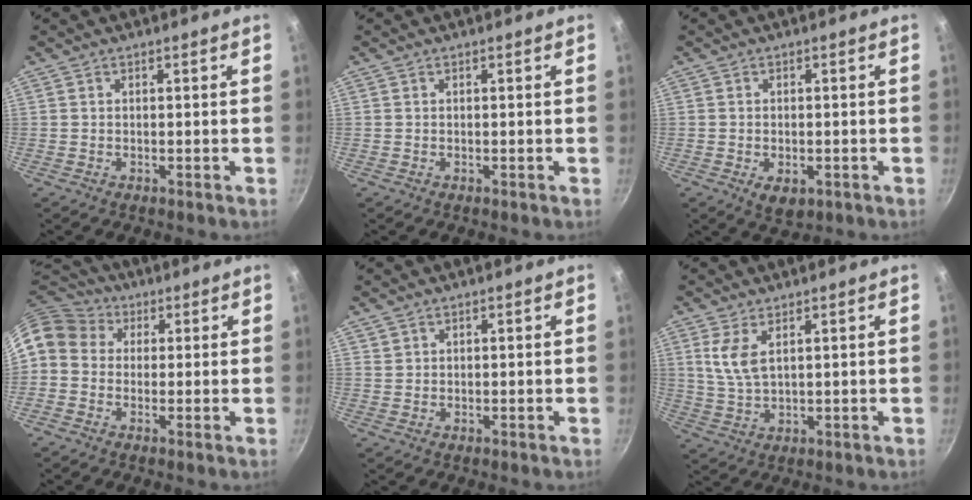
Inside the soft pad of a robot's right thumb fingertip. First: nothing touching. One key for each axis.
{"total": 0.0}
{"total": 4.3, "fx": -1.3, "fy": 2.7, "fz": 3.1, "tx": -0.040, "ty": -0.005, "tz": -0.013}
{"total": 11.8, "fx": 2.2, "fy": 9.9, "fz": 6.0, "tx": -0.116, "ty": 0.035, "tz": 0.020}
{"total": 0.8, "fx": 0.5, "fy": 0.6, "fz": 0.1, "tx": 0.007, "ty": 0.008, "tz": 0.011}
{"total": 5.7, "fx": 2.3, "fy": 2.6, "fz": 4.5, "tx": -0.089, "ty": -0.018, "tz": 0.050}